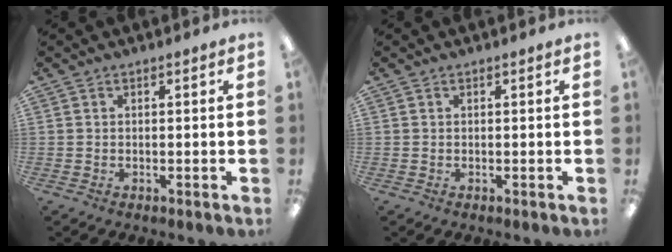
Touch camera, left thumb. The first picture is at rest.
{"total": 0.0}